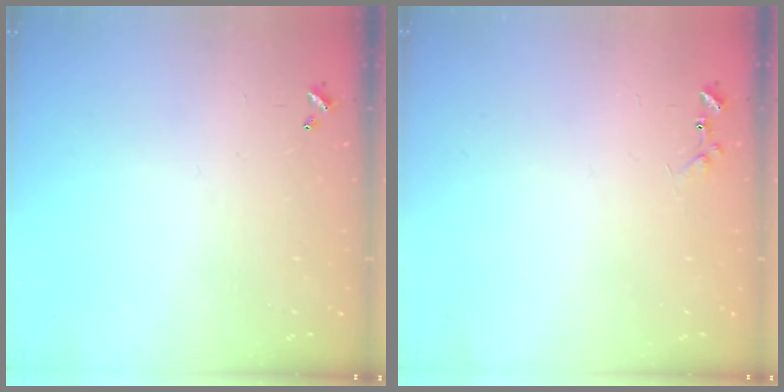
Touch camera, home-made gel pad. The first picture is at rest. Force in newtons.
{"total": 7.1, "press": 7.0, "slide": 0.5}